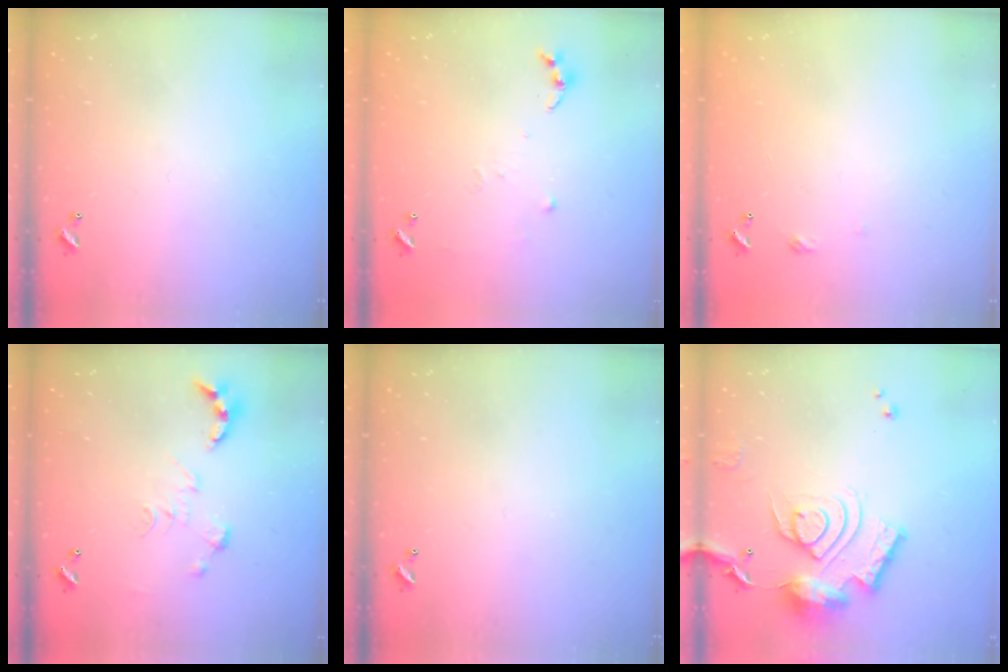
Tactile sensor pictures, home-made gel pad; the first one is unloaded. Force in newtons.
{"total": 6.1, "press": 6.1, "slide": 0.7}
{"total": 2.7, "press": 2.6, "slide": 0.4}
{"total": 0.0}
{"total": 0.0}
{"total": 15.8, "press": 15.8, "slide": 1.0}